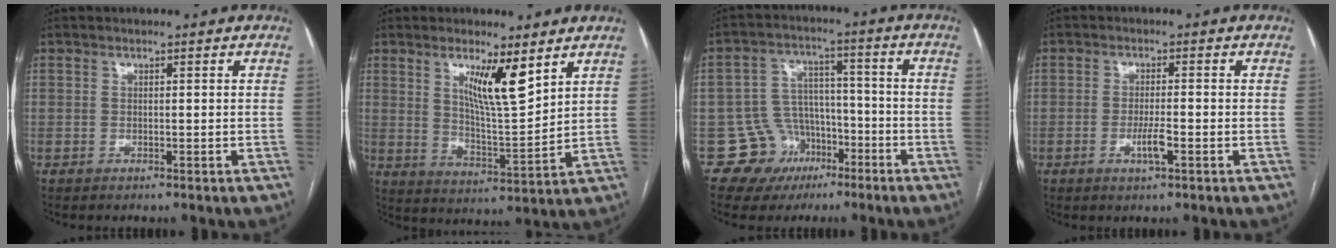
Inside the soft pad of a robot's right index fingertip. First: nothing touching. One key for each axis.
{"total": 9.0, "fx": 5.0, "fy": 1.1, "fz": 7.5, "tx": -0.133, "ty": -0.014, "tz": 0.092}
{"total": 9.3, "fx": -4.7, "fy": 8.0, "fz": 0.3, "tx": 0.008, "ty": 0.049, "tz": -0.063}
{"total": 3.3, "fx": -1.3, "fy": 0.3, "fz": 3.0, "tx": -0.057, "ty": -0.003, "tz": -0.023}